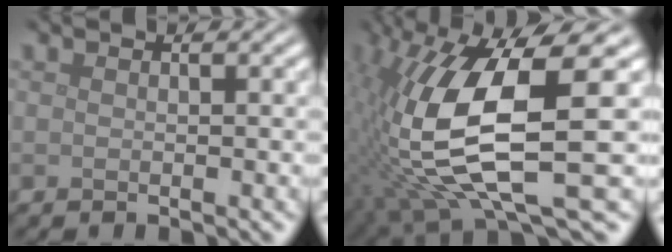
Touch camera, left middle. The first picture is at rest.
{"total": 12.6, "force": [-0.6, 4.0, 12.0], "torque": [-0.252, -0.023, -0.003]}